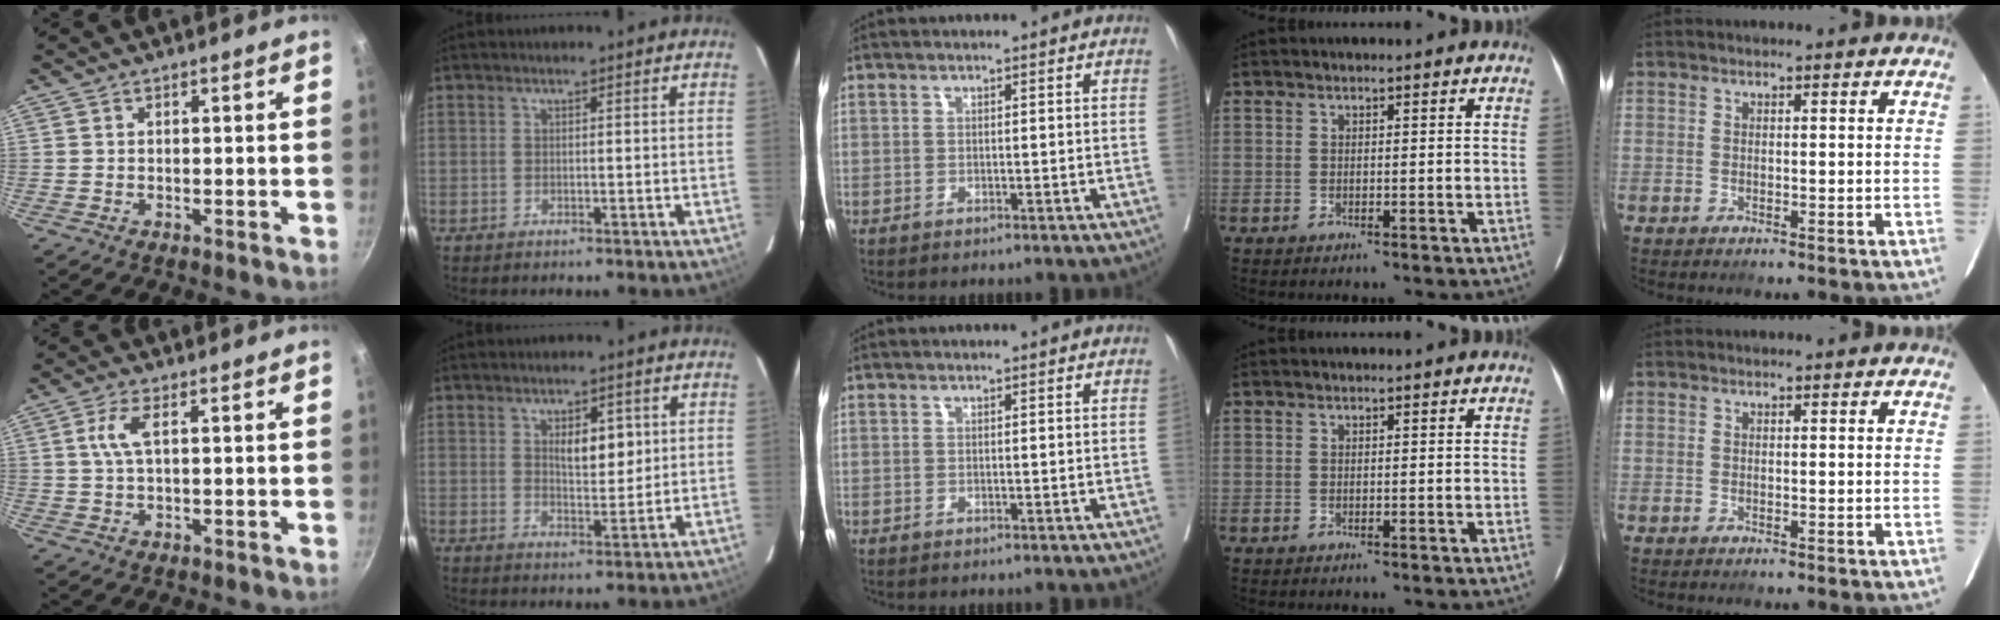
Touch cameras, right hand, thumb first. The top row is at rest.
{"thumb": {"total": 4.2, "force": [0.9, 1.5, 3.8], "torque": [-0.098, 0.009, 0.020]}, "index": {"total": 5.6, "force": [1.7, 2.5, 4.8], "torque": [-0.077, 0.001, 0.032]}}